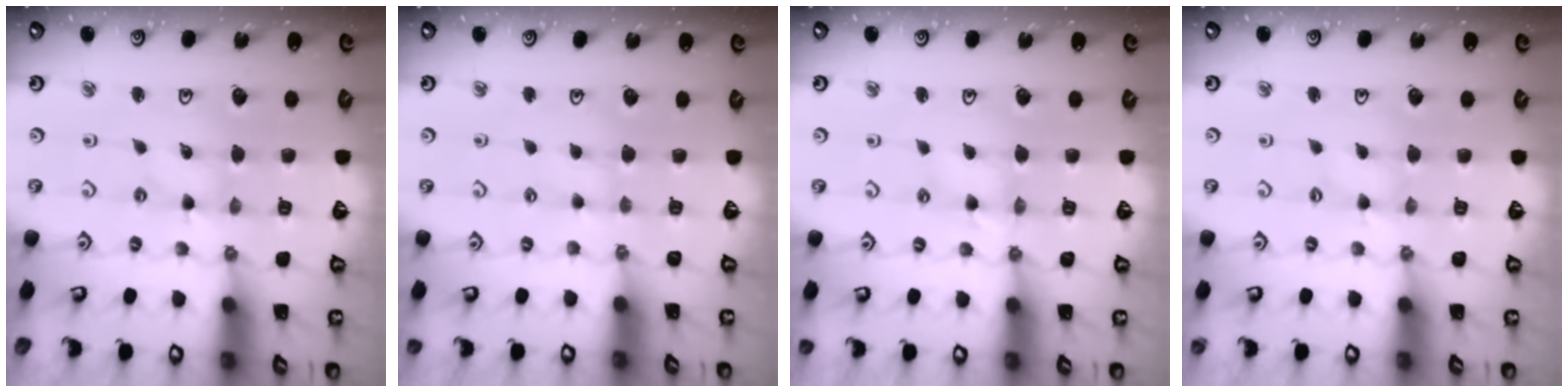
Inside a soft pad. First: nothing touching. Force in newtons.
{"total": 1.9, "press": 1.9, "slide": 0.4}
{"total": 2.5, "press": 2.5, "slide": 0.2}
{"total": 0.0}